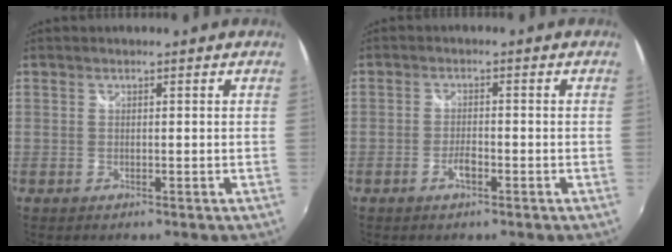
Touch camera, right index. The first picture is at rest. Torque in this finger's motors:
{"motor_torque": [0.46, -0.14, 0.07, 0.04]}